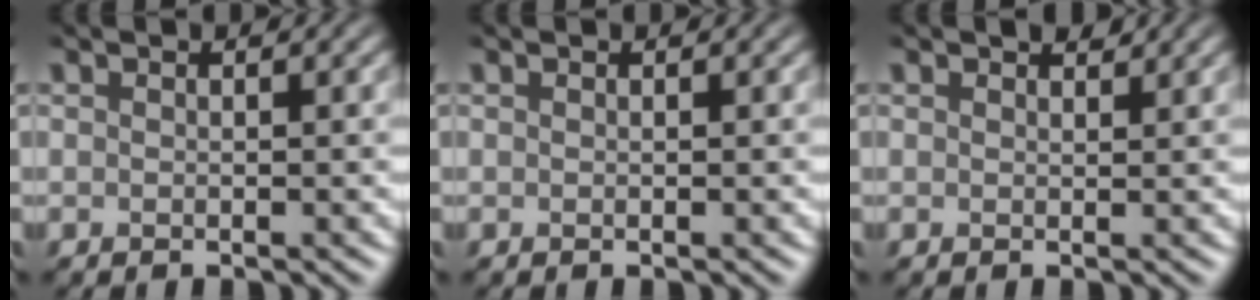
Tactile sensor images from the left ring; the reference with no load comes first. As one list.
[{"total": 0.0}, {"total": 1.2, "force": [1.1, 0.4, 0.5], "torque": [-0.008, -0.001, 0.016]}]